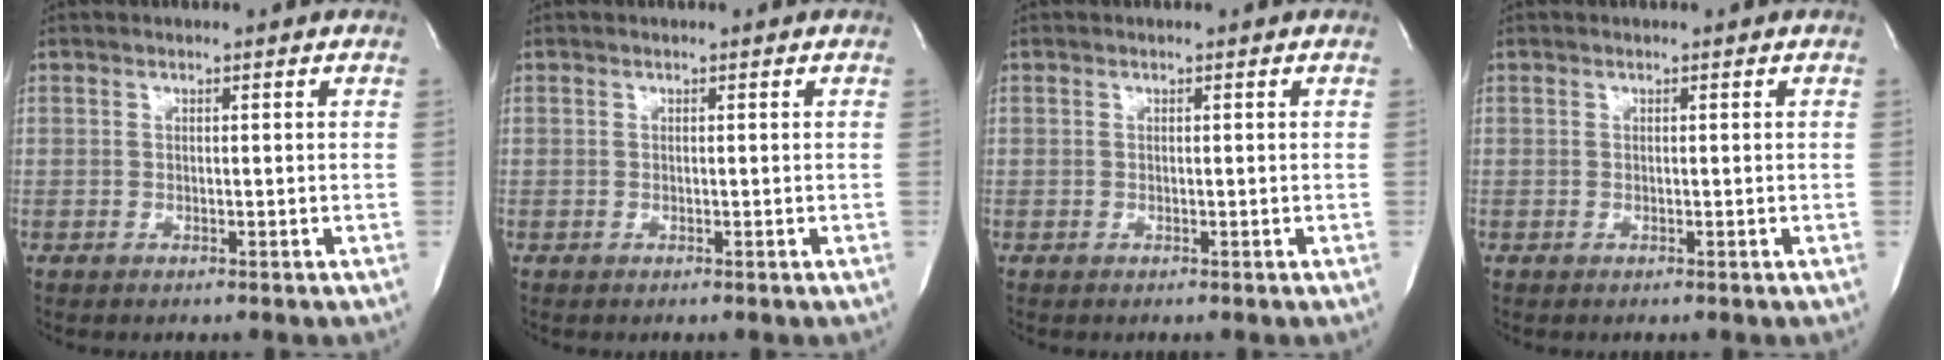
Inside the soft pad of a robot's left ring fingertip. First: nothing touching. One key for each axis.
{"total": 0.0}
{"total": 0.0}
{"total": 0.0}